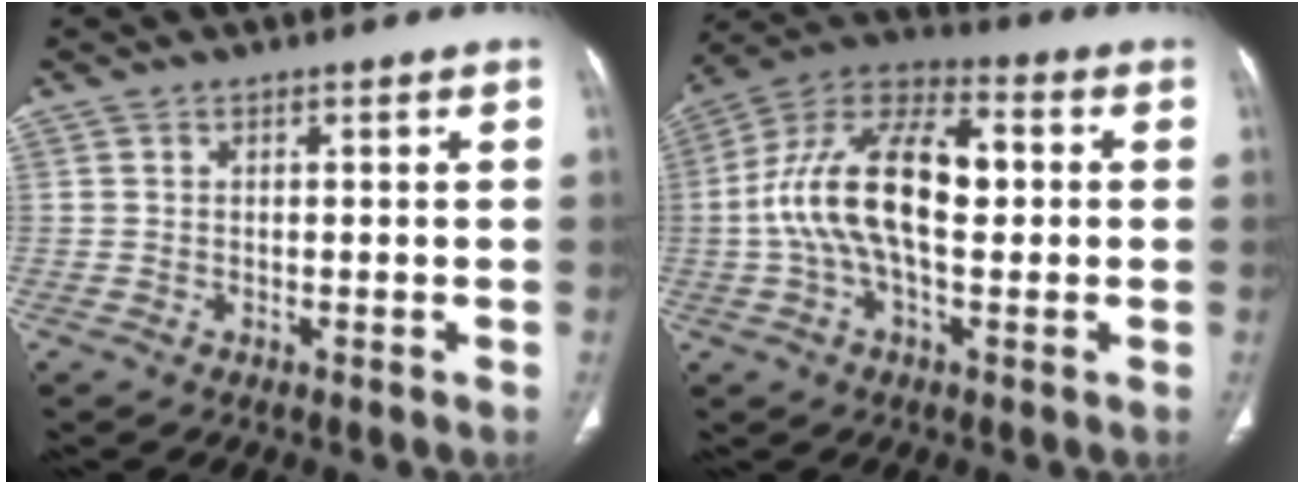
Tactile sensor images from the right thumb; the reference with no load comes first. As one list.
[{"total": 17.3, "force": [0.5, 8.6, 15.0], "torque": [-0.278, 0.037, 0.002]}]